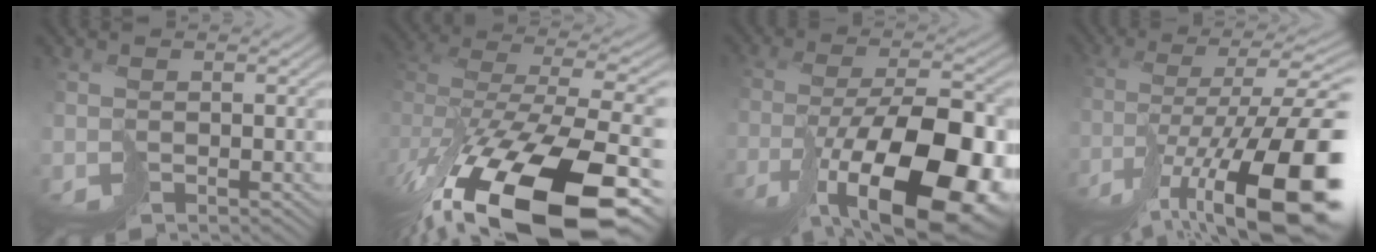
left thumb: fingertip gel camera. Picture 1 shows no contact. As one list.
[{"total": 16.9, "force": [-8.9, 8.4, 11.7], "torque": [-0.234, -0.065, -0.107]}, {"total": 17.4, "force": [-8.0, 6.4, 14.1], "torque": [-0.214, -0.009, -0.124]}, {"total": 17.6, "force": [-8.9, 4.4, 14.5], "torque": [-0.238, -0.005, -0.152]}]